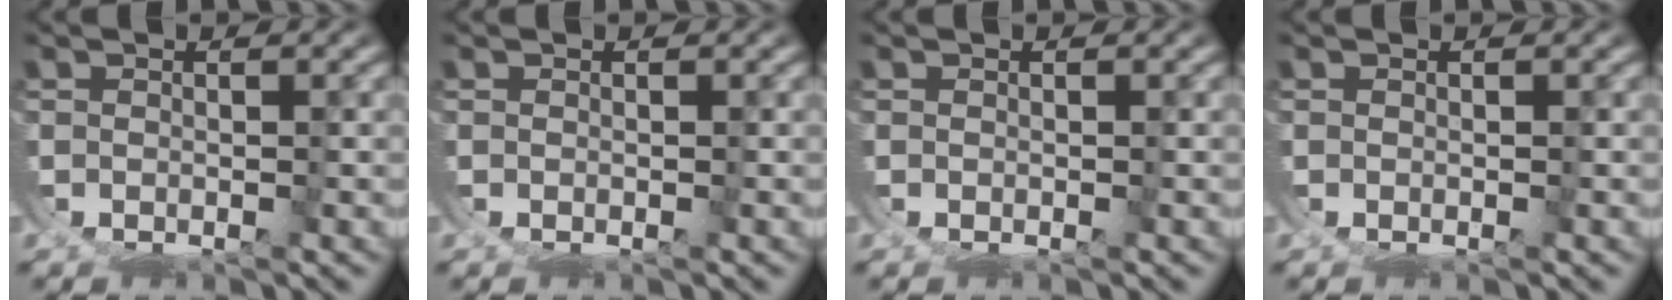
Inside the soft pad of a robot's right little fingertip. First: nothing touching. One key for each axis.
{"total": 0.0}
{"total": 0.0}
{"total": 0.0}